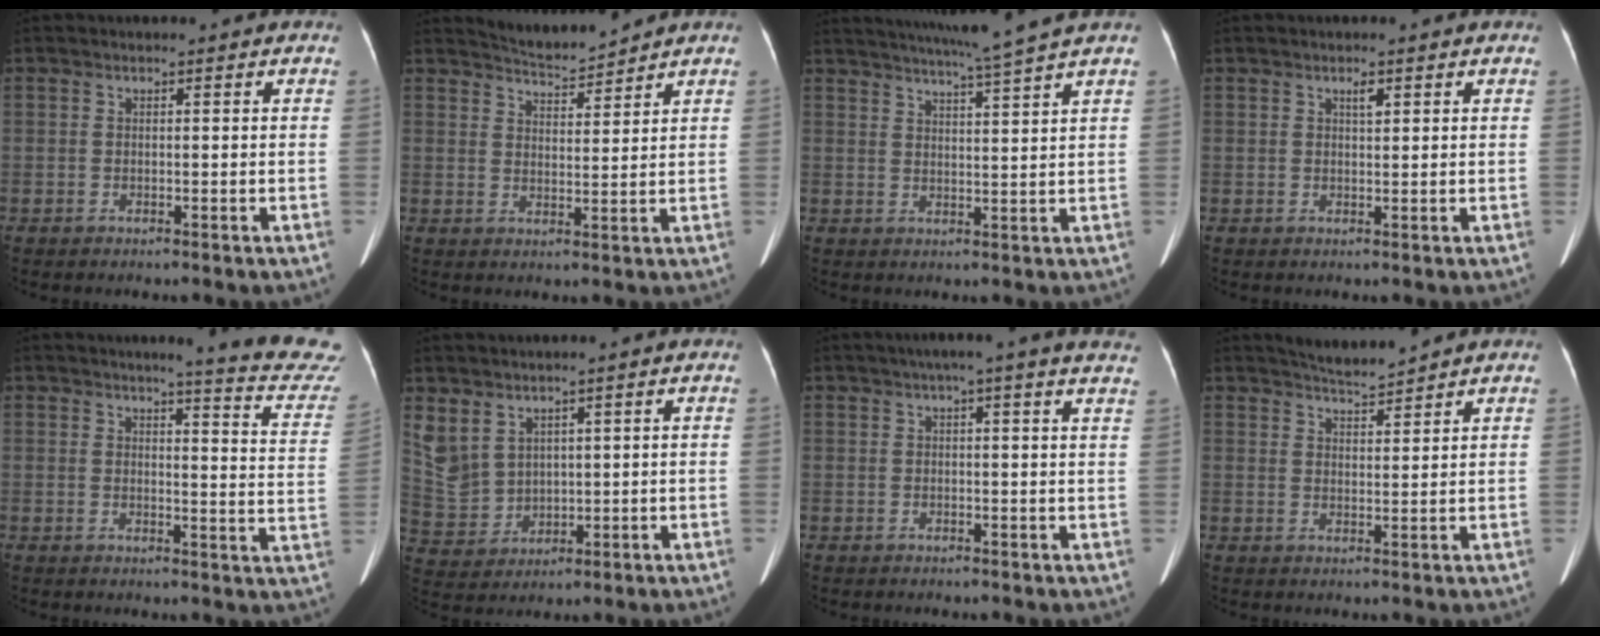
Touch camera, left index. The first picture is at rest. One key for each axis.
{"total": 4.8, "fx": 4.8, "fy": -0.4, "fz": 0.2, "tx": -0.011, "ty": -0.001, "tz": 0.085}
{"total": 9.8, "fx": 8.5, "fy": -2.2, "fz": 4.4, "tx": -0.072, "ty": -0.009, "tz": 0.122}
{"total": 1.3, "fx": 0.7, "fy": 0.4, "fz": 1.0, "tx": -0.015, "ty": -0.004, "tz": 0.012}
{"total": 13.7, "fx": 12.9, "fy": -0.8, "fz": 4.4, "tx": -0.041, "ty": -0.104, "tz": 0.123}
{"total": 8.1, "fx": 5.0, "fy": 5.8, "fz": 2.8, "tx": -0.076, "ty": -0.002, "tz": 0.126}
{"total": 11.5, "fx": 9.4, "fy": 0.0, "fz": 6.6, "tx": -0.092, "ty": 0.024, "tz": 0.094}
{"total": 4.2, "fx": 4.1, "fy": -0.4, "fz": 0.8, "tx": -0.017, "ty": 0.002, "tz": 0.075}